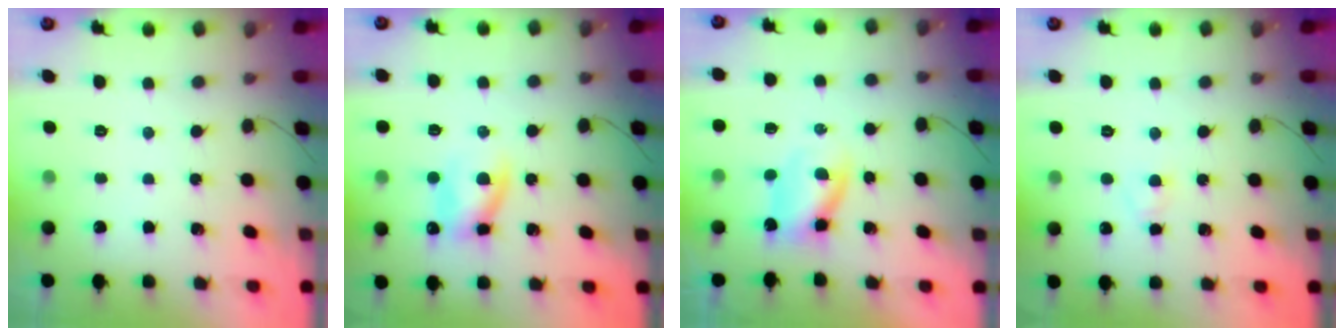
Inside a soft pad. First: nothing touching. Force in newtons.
{"total": 9.1, "press": 8.9, "slide": 1.7}
{"total": 2.8, "press": 2.7, "slide": 0.7}
{"total": 2.2, "press": 1.9, "slide": 1.1}